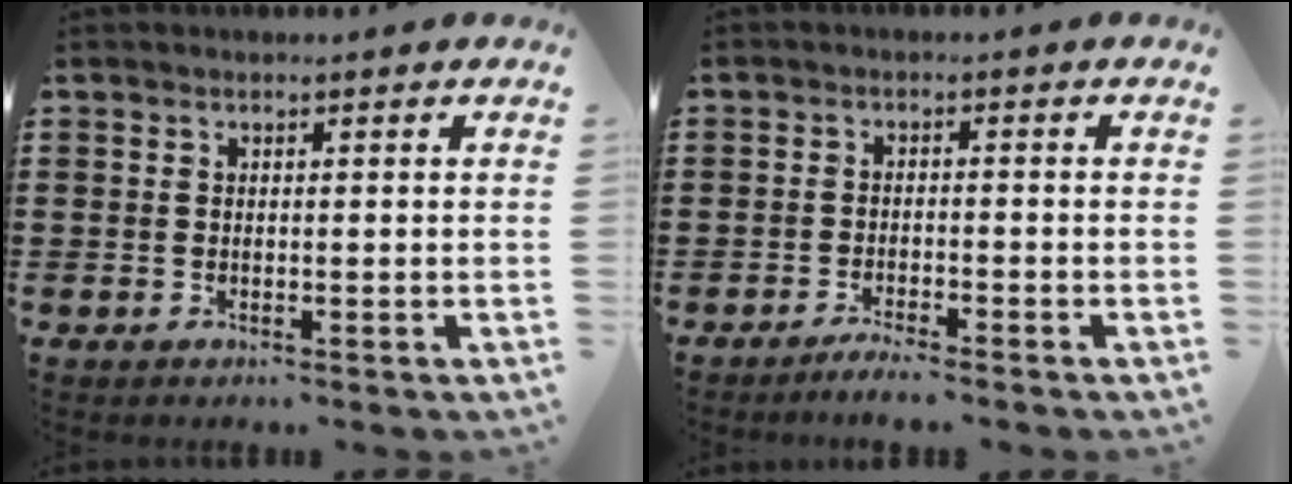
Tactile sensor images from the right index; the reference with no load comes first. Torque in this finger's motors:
{"motor_torque": [1.24, 0.89, 0.08, 0.01]}